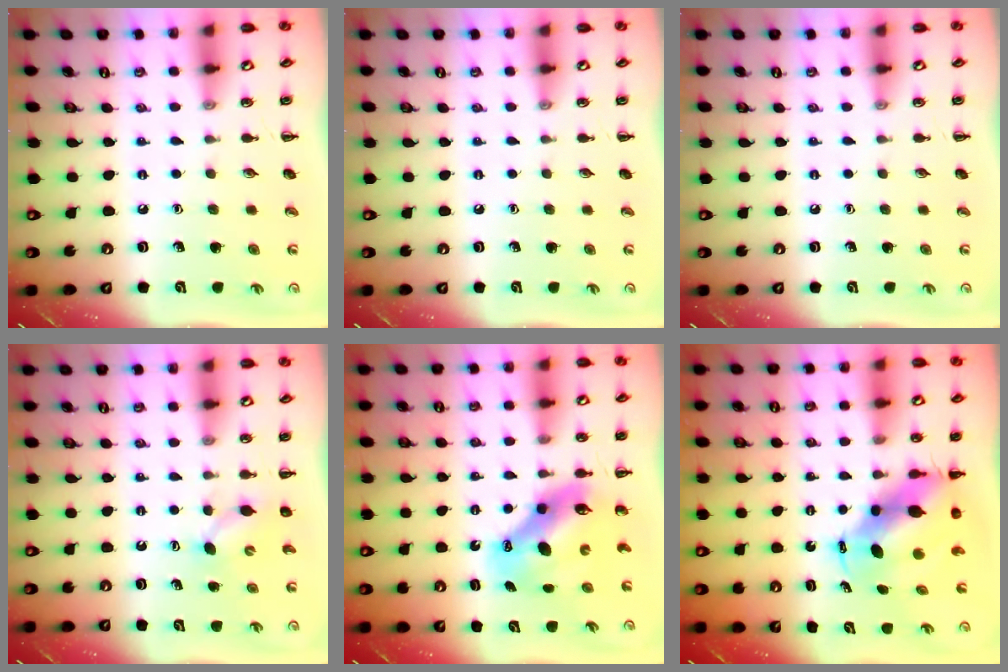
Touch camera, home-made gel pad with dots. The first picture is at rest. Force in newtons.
{"total": 0.0}
{"total": 0.0}
{"total": 3.9, "press": 3.8, "slide": 1.1}
{"total": 9.6, "press": 9.1, "slide": 3.0}
{"total": 9.2, "press": 9.0, "slide": 2.0}